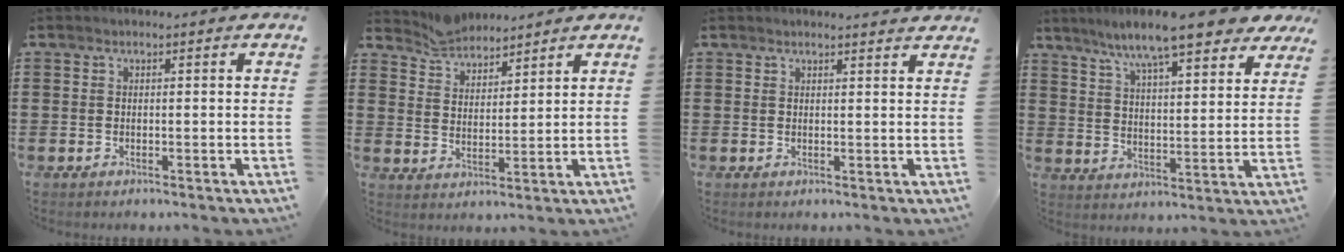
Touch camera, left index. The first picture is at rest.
{"total": 4.9, "force": [4.8, 1.2, 0.0], "torque": [-0.019, -0.013, 0.093]}
{"total": 1.6, "force": [1.6, -0.2, 0.3], "torque": [-0.008, -0.001, 0.032]}
{"total": 10.2, "force": [8.6, 0.7, 5.4], "torque": [-0.127, -0.035, 0.146]}